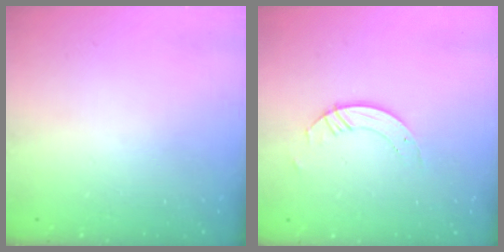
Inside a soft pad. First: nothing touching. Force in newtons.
{"total": 3.7, "press": 3.6, "slide": 0.4}